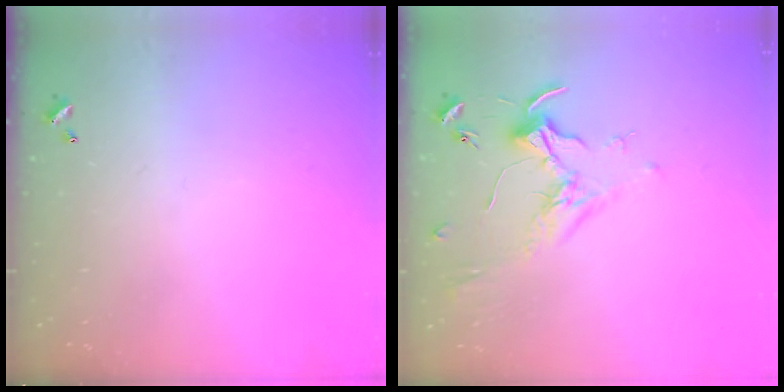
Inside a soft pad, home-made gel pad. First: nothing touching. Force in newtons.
{"total": 1.8, "press": 1.6, "slide": 0.7}